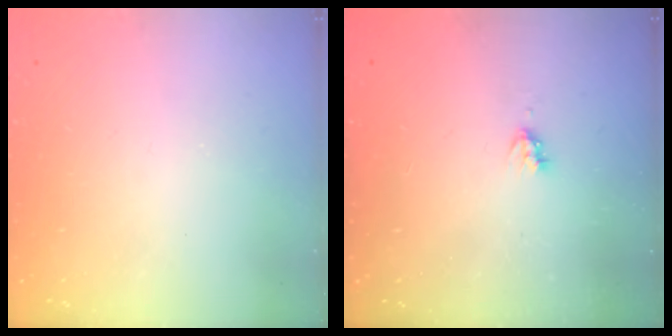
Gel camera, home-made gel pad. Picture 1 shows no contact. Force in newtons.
{"total": 2.6, "press": 2.6, "slide": 0.4}